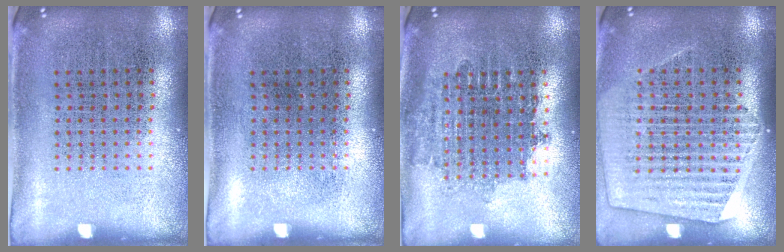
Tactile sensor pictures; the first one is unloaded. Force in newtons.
{"total": 0.0}
{"total": 1.6, "press": 1.3, "slide": 0.9}
{"total": 1.6, "press": 1.4, "slide": 0.6}